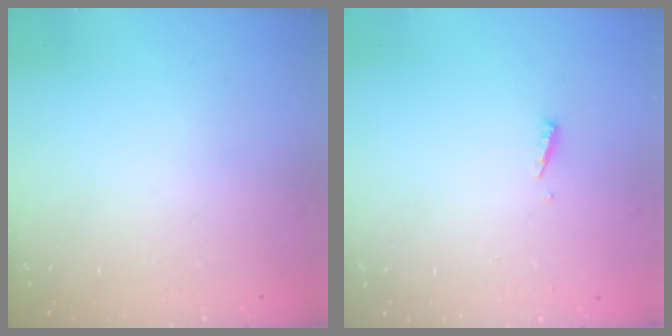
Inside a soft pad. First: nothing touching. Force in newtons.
{"total": 3.1, "press": 3.1, "slide": 0.3}